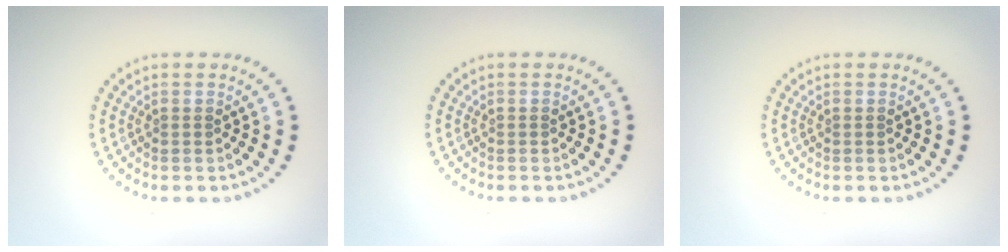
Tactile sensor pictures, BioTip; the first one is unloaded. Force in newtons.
{"total": 0.0}
{"total": 0.0}